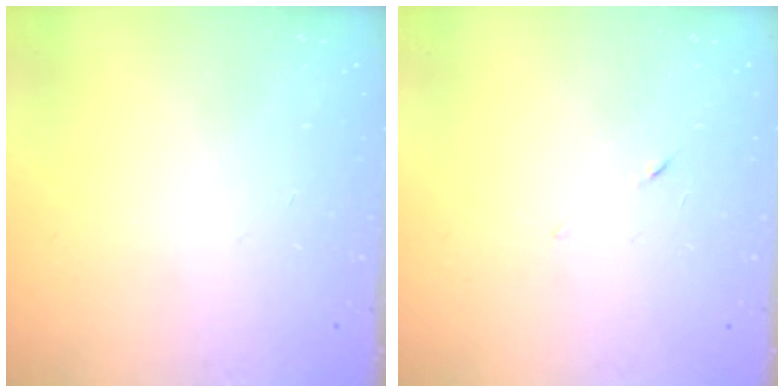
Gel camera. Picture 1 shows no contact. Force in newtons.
{"total": 4.5, "press": 4.5, "slide": 0.6}